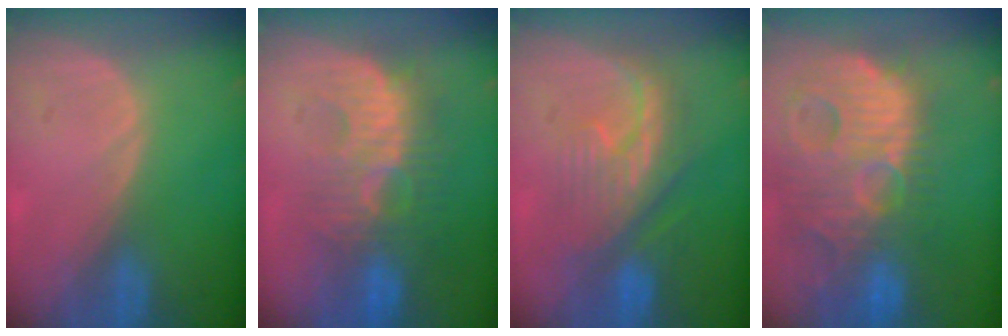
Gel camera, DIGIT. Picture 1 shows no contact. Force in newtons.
{"total": 8.9, "press": 8.8, "slide": 1.6}
{"total": 8.0, "press": 7.9, "slide": 1.1}
{"total": 15.0, "press": 13.0, "slide": 7.4}